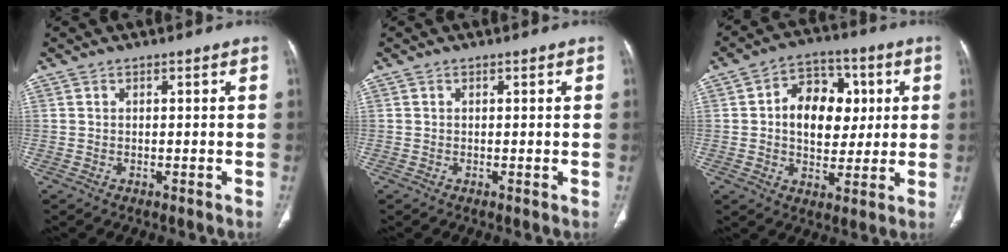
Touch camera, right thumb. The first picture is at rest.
{"total": 0.0}
{"total": 13.1, "force": [1.9, 9.4, 8.9], "torque": [-0.090, 0.009, 0.027]}